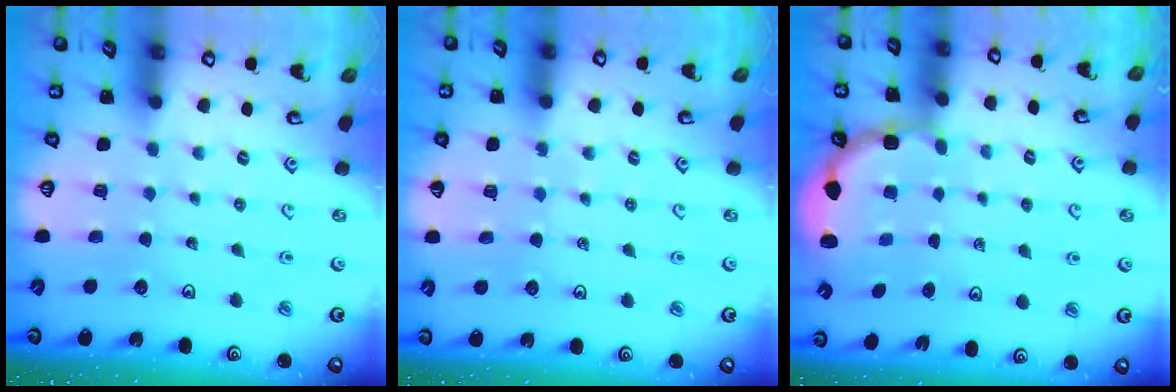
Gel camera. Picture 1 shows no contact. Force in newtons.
{"total": 4.5, "press": 4.3, "slide": 1.3}
{"total": 2.7, "press": 2.3, "slide": 1.5}